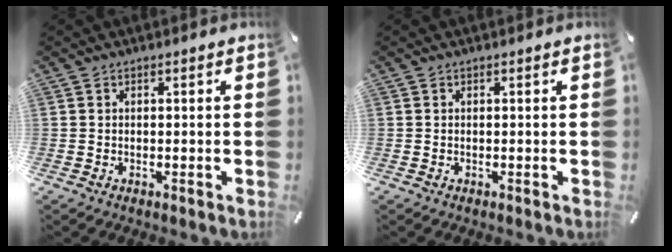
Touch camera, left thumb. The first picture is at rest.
{"total": 0.0}